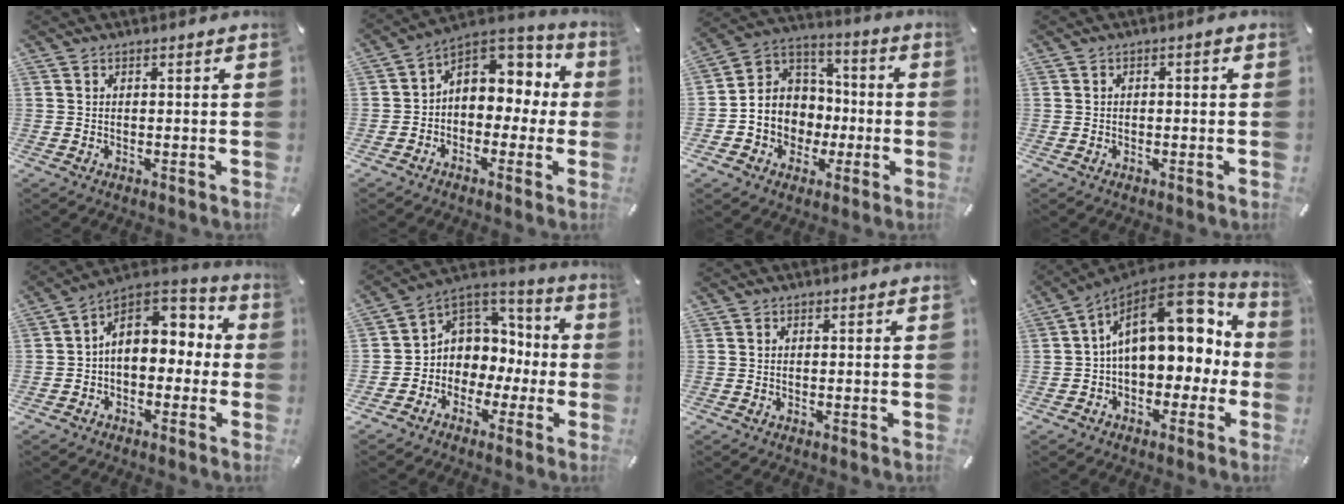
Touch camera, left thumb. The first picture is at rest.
{"total": 7.9, "force": [1.4, 7.1, 3.2], "torque": [-0.049, -0.011, 0.028]}
{"total": 9.3, "force": [-2.2, 9.1, -0.1], "torque": [-0.012, -0.002, -0.035]}
{"total": 1.0, "force": [-0.4, 0.6, 0.7], "torque": [-0.013, 0.004, -0.010]}
{"total": 10.5, "force": [1.7, 8.2, 6.4], "torque": [-0.086, -0.006, 0.031]}
{"total": 7.4, "force": [0.0, 7.4, -0.1], "torque": [-0.020, -0.024, 0.008]}
{"total": 0.0}
{"total": 20.6, "force": [5.6, 12.5, 15.3], "torque": [-0.219, -0.023, 0.105]}